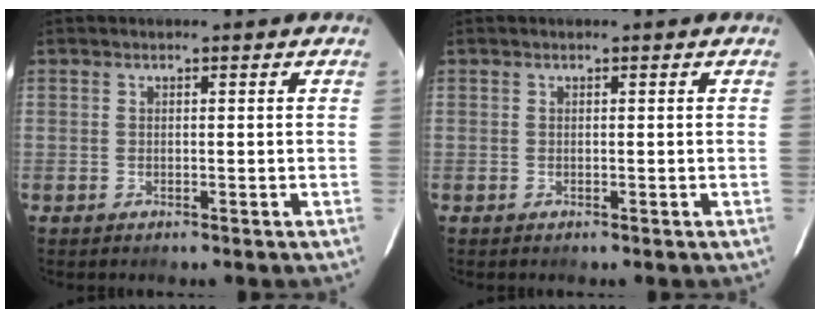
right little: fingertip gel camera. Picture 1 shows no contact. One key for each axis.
{"total": 0.0}